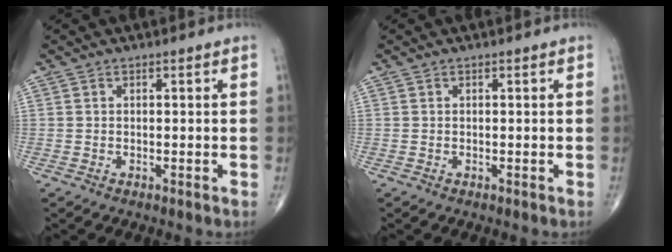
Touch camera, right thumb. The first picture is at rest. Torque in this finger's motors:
{"motor_torque": [0.00, 0.00, 0.04, 0.03, 0.00]}